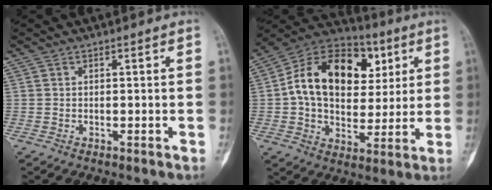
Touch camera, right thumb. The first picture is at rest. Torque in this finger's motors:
{"motor_torque": [1.89, 2.48, 1.04, -0.75, 0.51]}